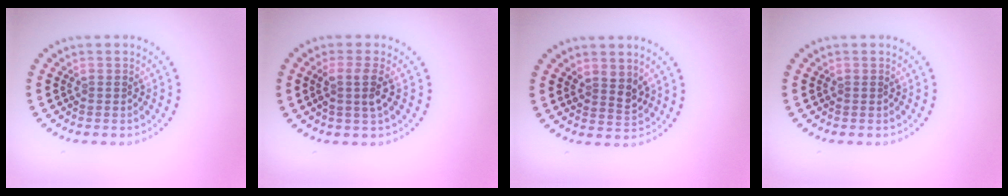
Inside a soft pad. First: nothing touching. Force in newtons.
{"total": 2.2, "press": 1.7, "slide": 1.3}
{"total": 2.0, "press": 1.7, "slide": 1.1}
{"total": 0.0}